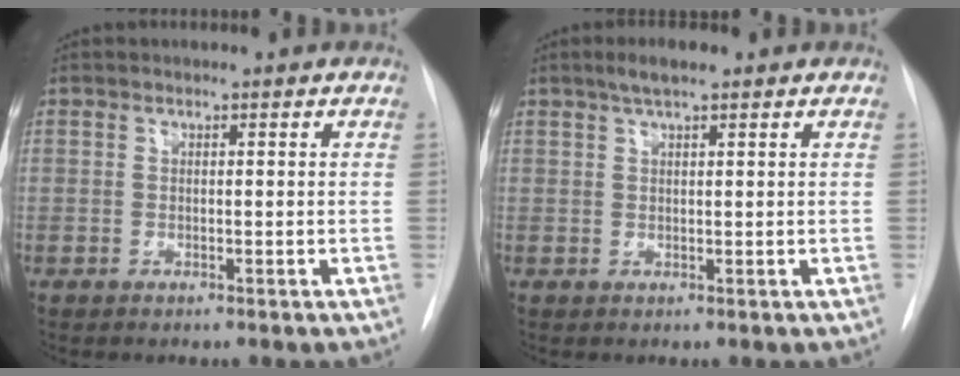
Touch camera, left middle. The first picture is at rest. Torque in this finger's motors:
{"motor_torque": [0.37, -0.32, 0.01, 0.03]}